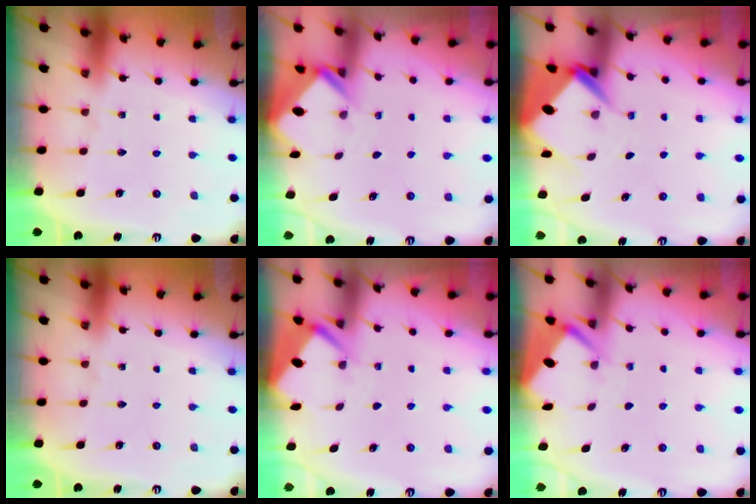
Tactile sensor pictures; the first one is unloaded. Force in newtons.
{"total": 2.4, "press": 2.4, "slide": 0.1}
{"total": 6.1, "press": 6.0, "slide": 0.6}
{"total": 0.0}
{"total": 2.9, "press": 2.9, "slide": 0.4}
{"total": 2.8, "press": 2.7, "slide": 0.3}